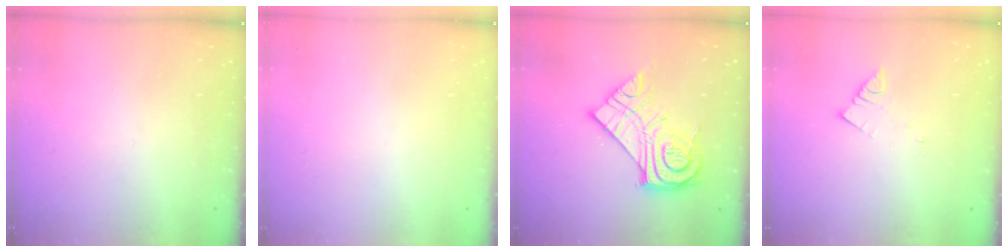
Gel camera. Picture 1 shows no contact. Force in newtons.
{"total": 1.6, "press": 1.6, "slide": 0.1}
{"total": 17.8, "press": 17.8, "slide": 1.2}
{"total": 3.5, "press": 3.5, "slide": 0.2}